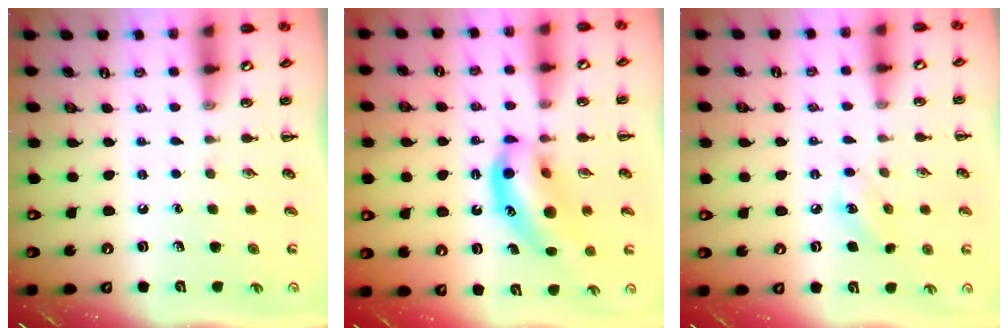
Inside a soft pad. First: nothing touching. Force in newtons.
{"total": 13.0, "press": 12.6, "slide": 3.2}
{"total": 6.9, "press": 6.6, "slide": 2.0}